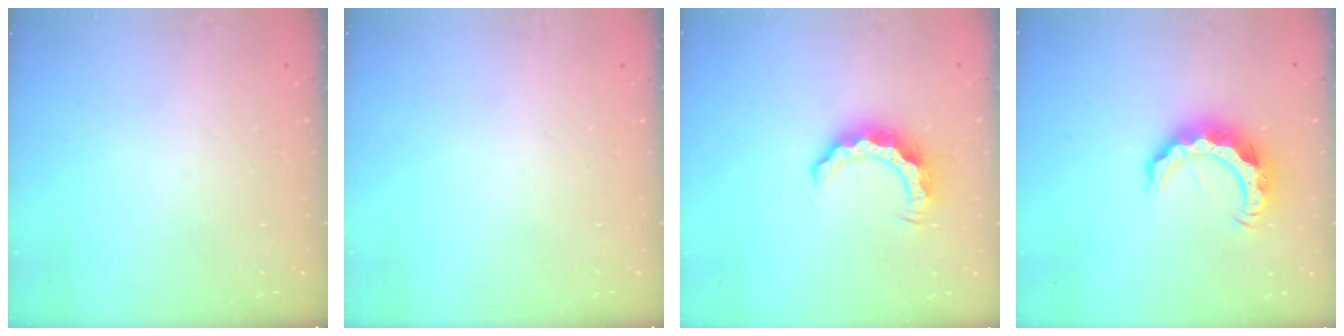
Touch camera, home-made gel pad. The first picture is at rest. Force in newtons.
{"total": 0.0}
{"total": 8.1, "press": 8.1, "slide": 0.3}
{"total": 10.5, "press": 10.4, "slide": 1.2}